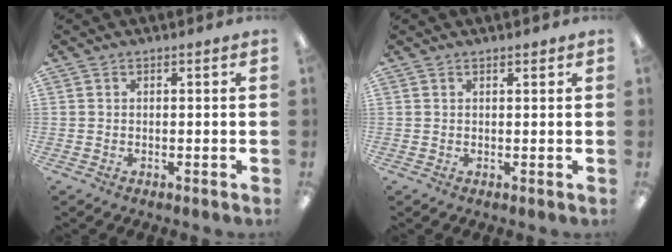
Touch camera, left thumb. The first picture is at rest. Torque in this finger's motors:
{"motor_torque": [-0.21, -0.06, -0.26, 0.09, 0.02]}